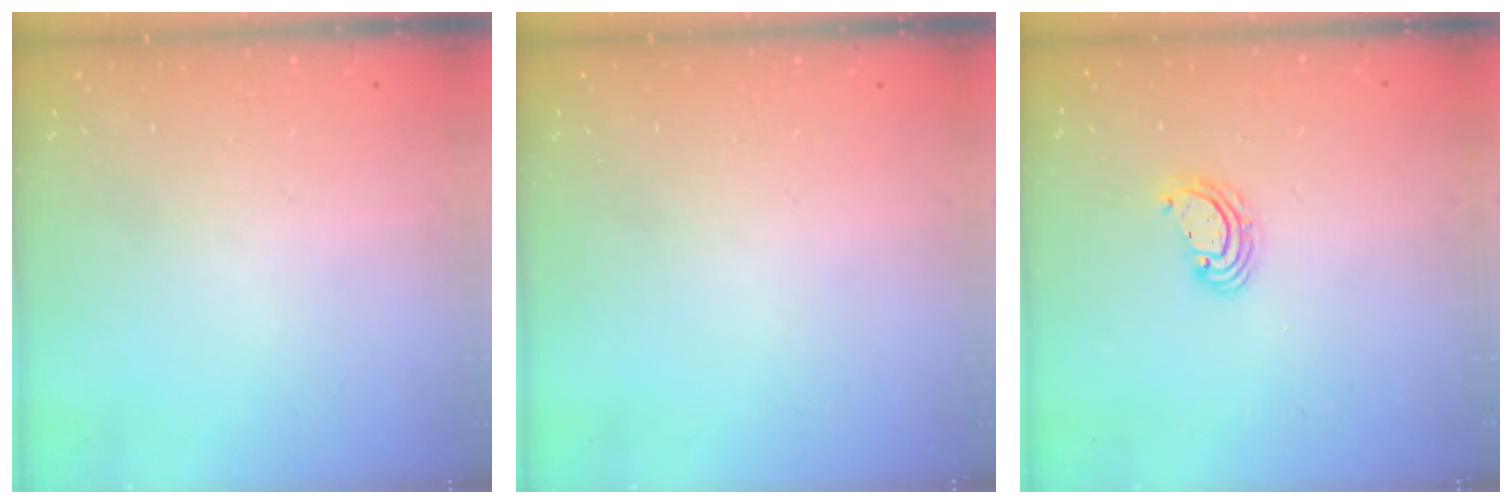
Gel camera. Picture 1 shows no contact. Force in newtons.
{"total": 0.0}
{"total": 4.3, "press": 4.3, "slide": 0.2}